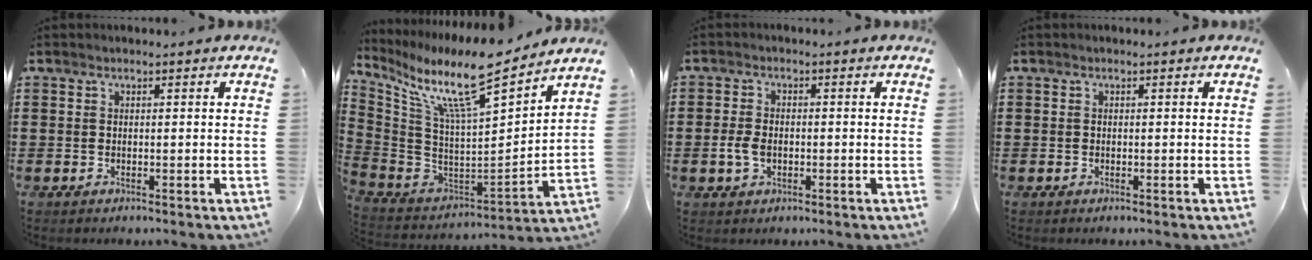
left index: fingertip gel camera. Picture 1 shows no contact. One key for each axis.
{"total": 12.1, "fx": 9.3, "fy": 1.2, "fz": 7.6, "tx": -0.180, "ty": -0.072, "tz": 0.155}
{"total": 3.3, "fx": -0.8, "fy": 2.0, "fz": 2.5, "tx": -0.069, "ty": -0.004, "tz": -0.021}
{"total": 0.0}